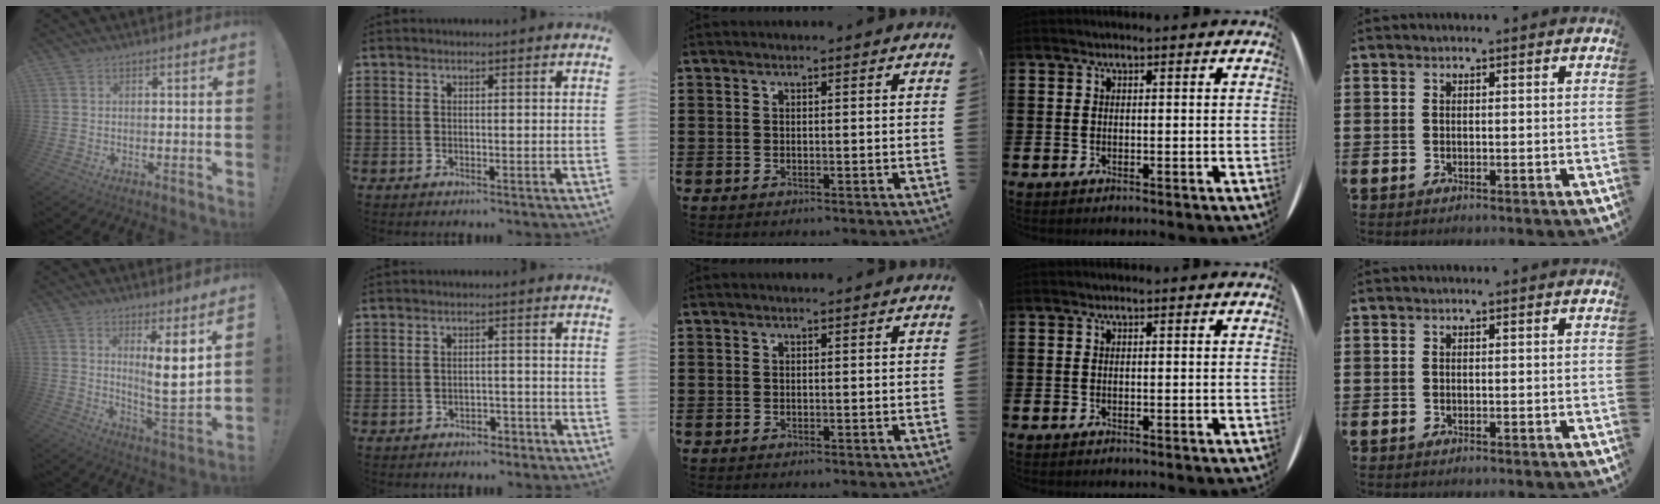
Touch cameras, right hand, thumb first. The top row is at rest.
{"thumb": {"total": 9.8, "force": [3.8, 1.2, 8.9], "torque": [-0.127, -0.040, 0.061]}, "index": {"total": 1.9, "force": [-1.8, 0.7, 0.2], "torque": [-0.011, -0.001, -0.038]}}